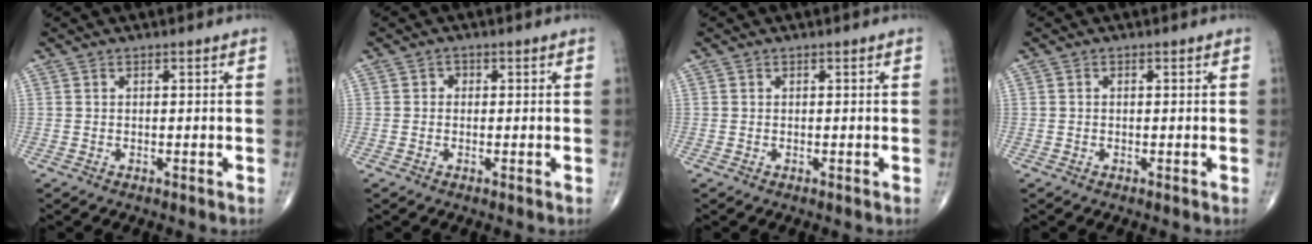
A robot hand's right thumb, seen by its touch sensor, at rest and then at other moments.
{"total": 1.0, "force": [-0.1, 1.0, 0.4], "torque": [0.004, 0.004, -0.008]}
{"total": 0.0}
{"total": 0.0}